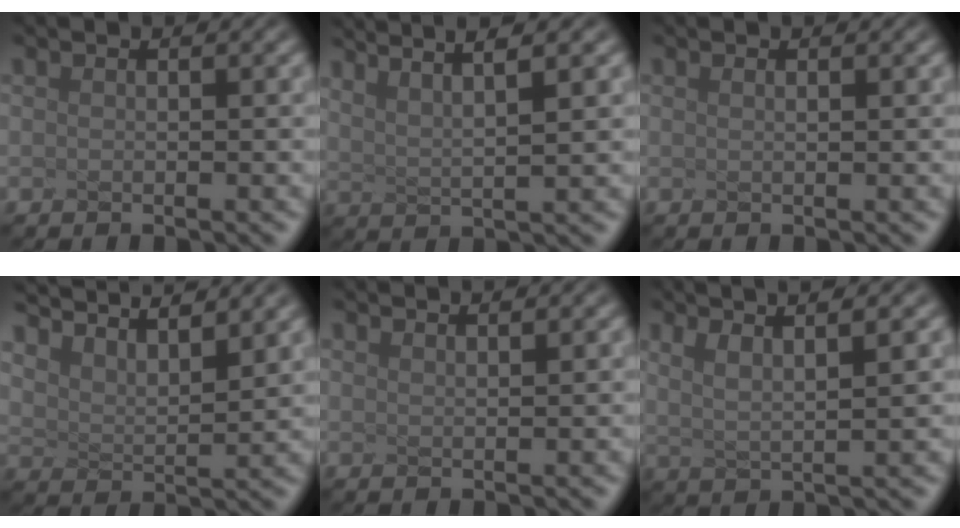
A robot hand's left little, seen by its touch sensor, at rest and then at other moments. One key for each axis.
{"total": 3.9, "fx": 2.6, "fy": -0.3, "fz": 2.8, "tx": -0.082, "ty": 0.011, "tz": 0.064}
{"total": 0.8, "fx": 0.4, "fy": 0.3, "fz": 0.7, "tx": -0.003, "ty": 0.012, "tz": -0.004}
{"total": 7.1, "fx": 6.2, "fy": 1.4, "fz": 3.1, "tx": -0.078, "ty": 0.015, "tz": 0.108}
{"total": 1.4, "fx": 1.3, "fy": 0.2, "fz": 0.5, "tx": 0.000, "ty": 0.014, "tz": 0.012}
{"total": 3.3, "fx": 1.6, "fy": -0.2, "fz": 2.9, "tx": -0.077, "ty": 0.009, "tz": 0.053}